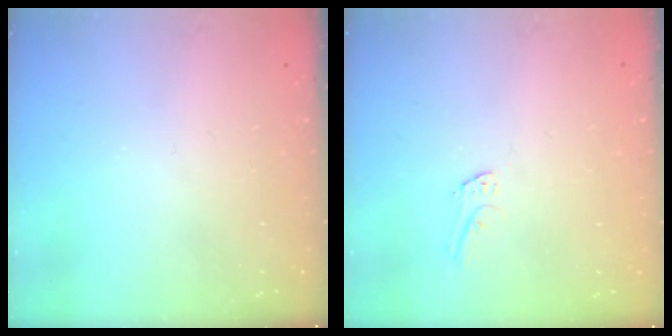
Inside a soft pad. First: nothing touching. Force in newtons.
{"total": 5.2, "press": 5.1, "slide": 0.3}